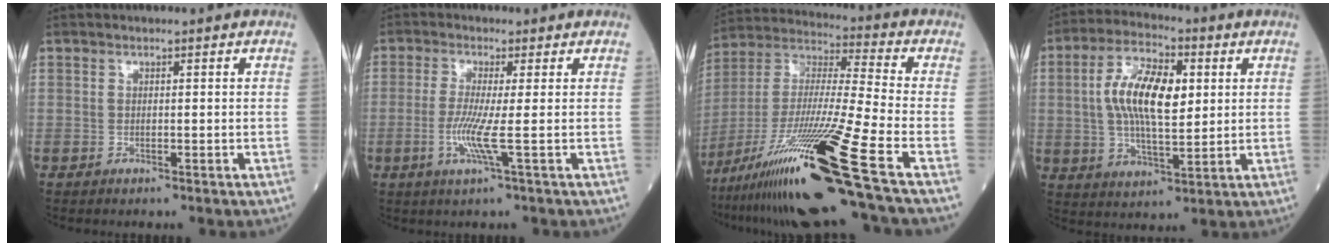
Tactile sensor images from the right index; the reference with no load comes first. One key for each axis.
{"total": 4.6, "fx": -1.1, "fy": -0.8, "fz": 4.5, "tx": -0.099, "ty": -0.012, "tz": -0.024}
{"total": 23.8, "fx": -14.1, "fy": -1.7, "fz": 19.1, "tx": -0.362, "ty": -0.045, "tz": -0.263}
{"total": 12.0, "fx": 2.0, "fy": 4.7, "fz": 10.9, "tx": -0.213, "ty": 0.013, "tz": 0.036}